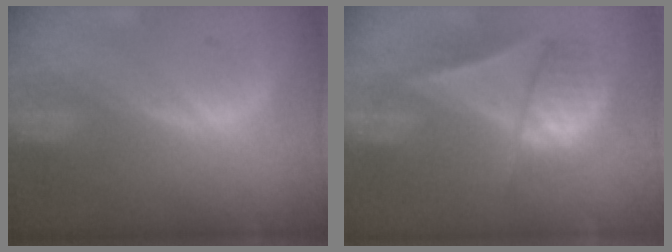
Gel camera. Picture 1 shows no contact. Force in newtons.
{"total": 7.8, "press": 7.5, "slide": 2.1}